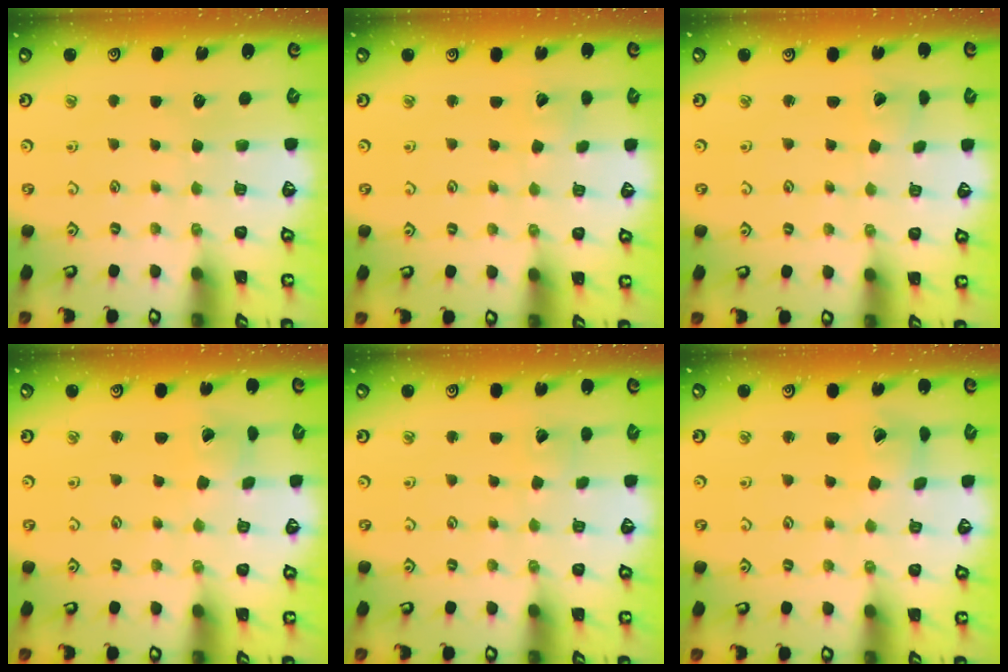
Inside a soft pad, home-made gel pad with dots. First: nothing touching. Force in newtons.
{"total": 2.4, "press": 2.4, "slide": 0.2}
{"total": 1.8, "press": 1.7, "slide": 0.1}
{"total": 2.2, "press": 2.2, "slide": 0.3}
{"total": 2.7, "press": 2.7, "slide": 0.2}
{"total": 2.4, "press": 2.4, "slide": 0.4}